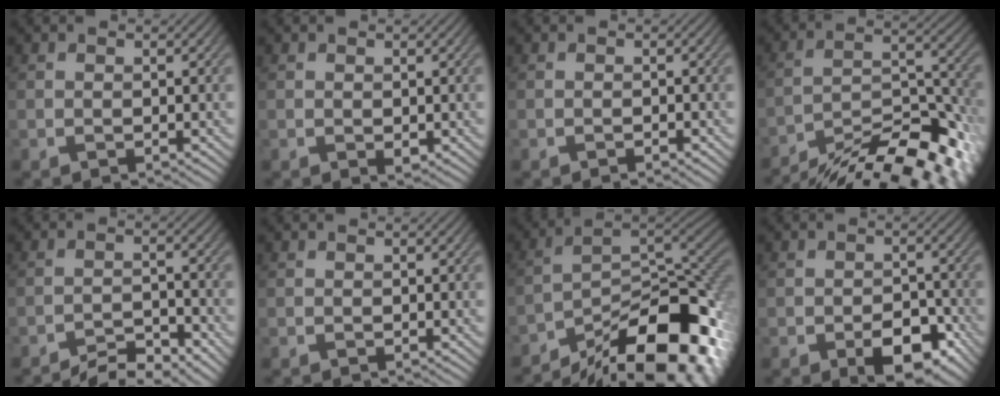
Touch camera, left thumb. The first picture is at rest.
{"total": 0.8, "force": [0.1, 0.5, 0.6], "torque": [-0.007, -0.005, 0.004]}
{"total": 0.7, "force": [-0.6, 0.1, 0.5], "torque": [-0.007, 0.000, -0.009]}
{"total": 15.1, "force": [-12.6, 3.6, 7.5], "torque": [-0.133, 0.000, -0.189]}
{"total": 4.6, "force": [-4.1, 0.8, 1.9], "torque": [-0.031, 0.004, -0.071]}
{"total": 0.0}
{"total": 16.8, "force": [-11.8, 5.4, 10.7], "torque": [-0.175, -0.009, -0.189]}
{"total": 6.2, "force": [-3.2, 3.4, 4.1], "torque": [-0.054, -0.006, -0.048]}